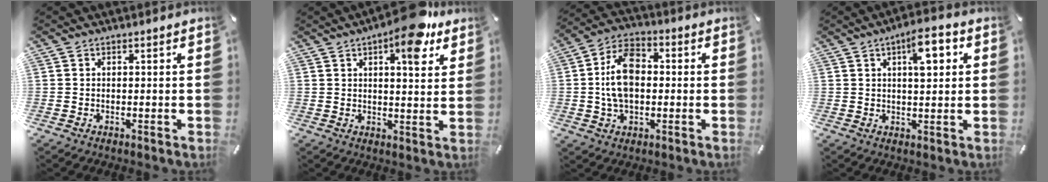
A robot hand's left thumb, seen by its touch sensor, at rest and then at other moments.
{"total": 10.7, "force": [6.4, 3.2, 7.9], "torque": [-0.110, -0.034, 0.102]}
{"total": 11.7, "force": [0.1, 7.8, 8.7], "torque": [-0.171, 0.011, -0.002]}
{"total": 7.8, "force": [2.9, 3.2, 6.5], "torque": [-0.085, -0.010, 0.039]}